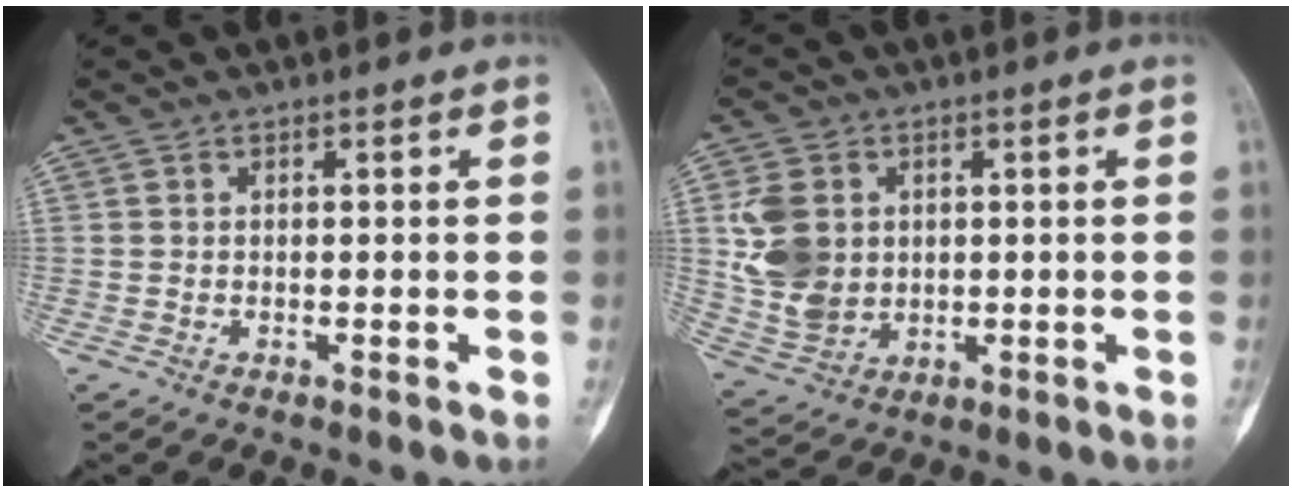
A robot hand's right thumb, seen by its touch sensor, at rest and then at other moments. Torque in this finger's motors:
{"motor_torque": [1.37, 1.34, 1.03, 0.24, 0.08]}